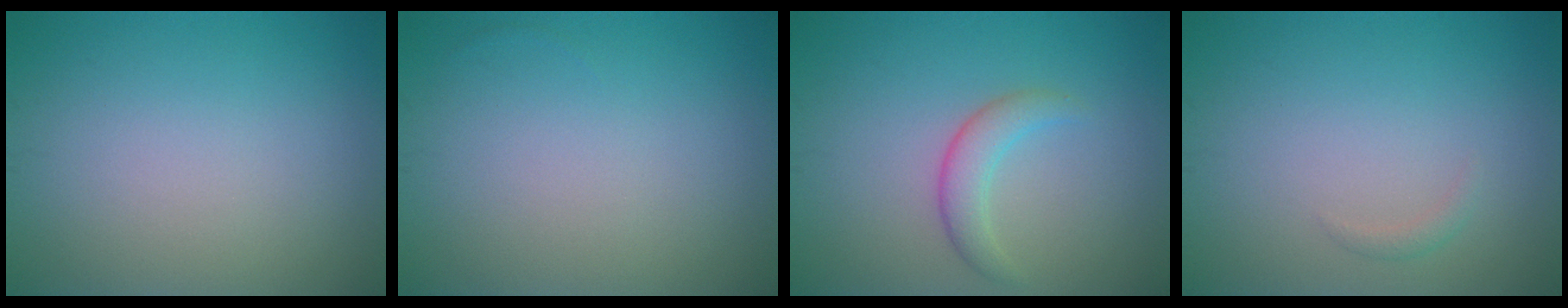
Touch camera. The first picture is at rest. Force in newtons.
{"total": 0.0}
{"total": 2.4, "press": 2.4, "slide": 0.1}
{"total": 0.7, "press": 0.7, "slide": 0.1}